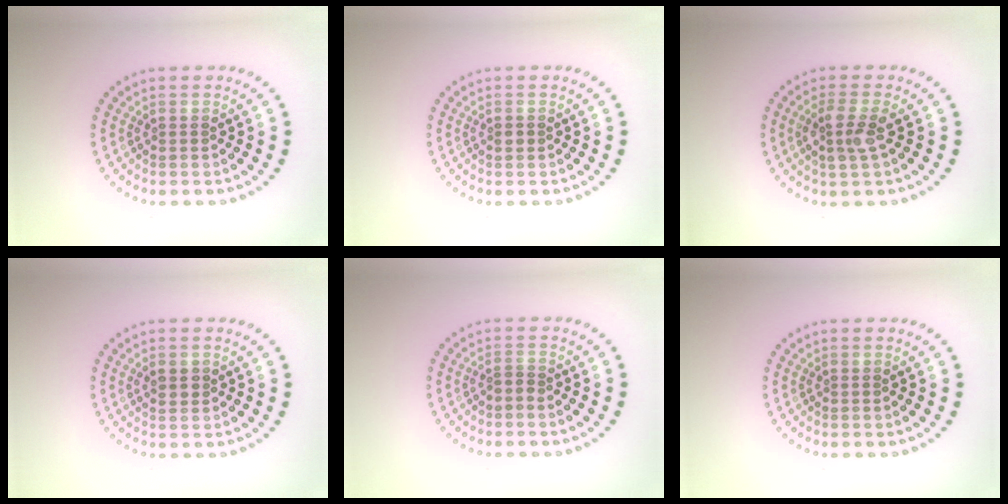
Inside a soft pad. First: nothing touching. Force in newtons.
{"total": 0.8, "press": 0.8, "slide": 0.1}
{"total": 2.7, "press": 2.6, "slide": 0.9}
{"total": 1.2, "press": 1.2, "slide": 0.2}
{"total": 0.8, "press": 0.5, "slide": 0.6}
{"total": 0.0}